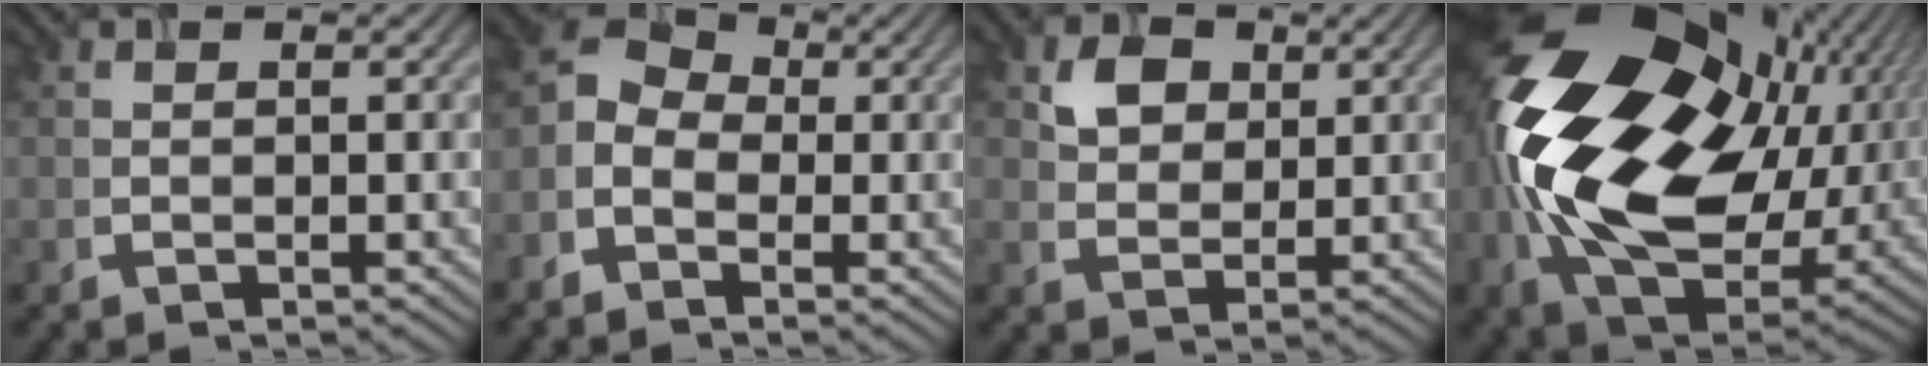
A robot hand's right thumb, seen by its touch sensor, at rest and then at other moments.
{"total": 4.7, "force": [-1.6, 3.7, 2.3], "torque": [-0.053, 0.003, -0.046]}
{"total": 4.2, "force": [1.7, 3.3, 2.0], "torque": [-0.044, -0.002, 0.029]}
{"total": 22.0, "force": [2.2, 14.4, 16.5], "torque": [-0.395, -0.041, 0.066]}